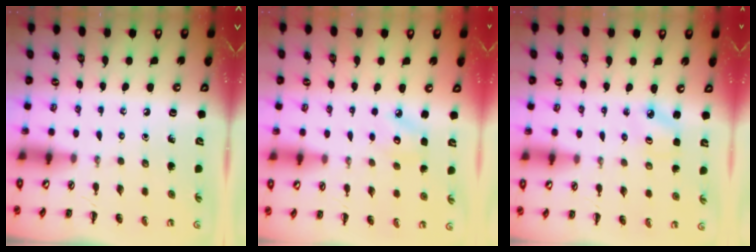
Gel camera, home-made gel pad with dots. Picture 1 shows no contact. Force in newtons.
{"total": 4.1, "press": 4.0, "slide": 0.9}
{"total": 2.3, "press": 2.2, "slide": 0.6}